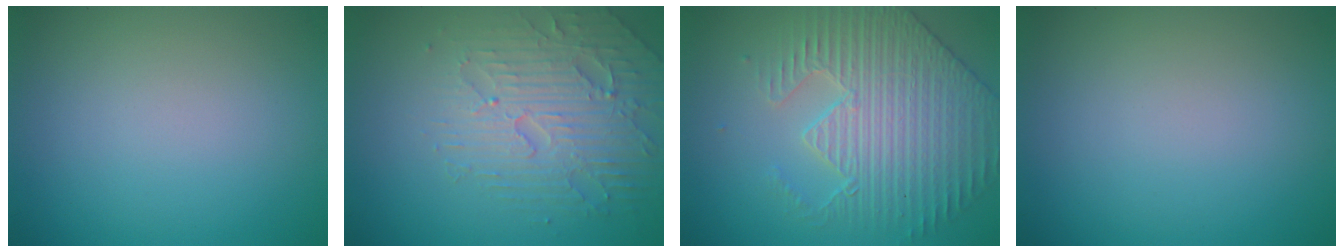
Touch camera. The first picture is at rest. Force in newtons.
{"total": 4.2, "press": 4.1, "slide": 0.7}
{"total": 4.4, "press": 4.4, "slide": 0.3}
{"total": 0.0}